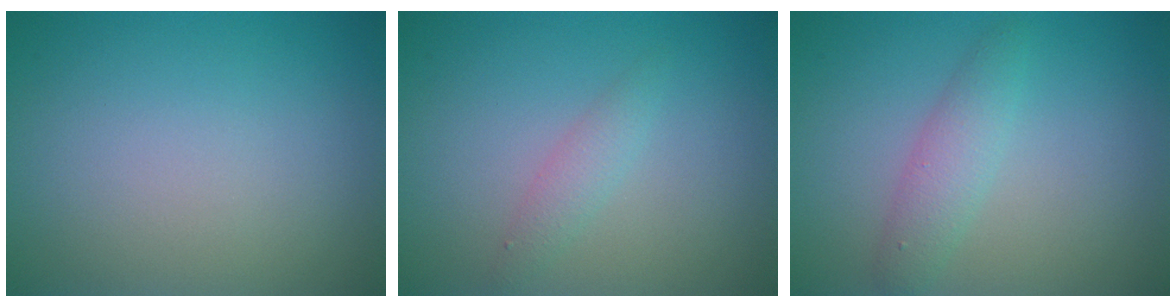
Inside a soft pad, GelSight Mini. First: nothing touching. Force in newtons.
{"total": 1.5, "press": 1.5, "slide": 0.0}
{"total": 2.4, "press": 2.4, "slide": 0.1}